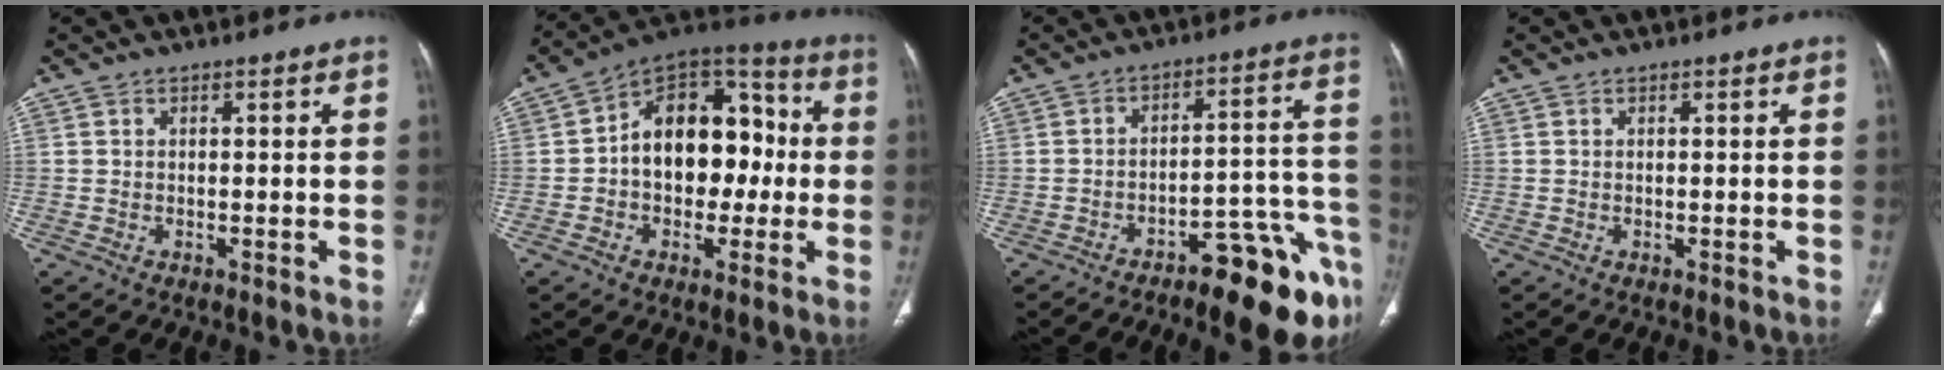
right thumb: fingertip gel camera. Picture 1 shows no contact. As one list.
[{"total": 17.8, "force": [-0.4, 12.2, 13.0], "torque": [-0.143, 0.050, -0.015]}, {"total": 16.4, "force": [-10.5, 4.1, 11.9], "torque": [-0.088, 0.081, -0.146]}, {"total": 0.0}]